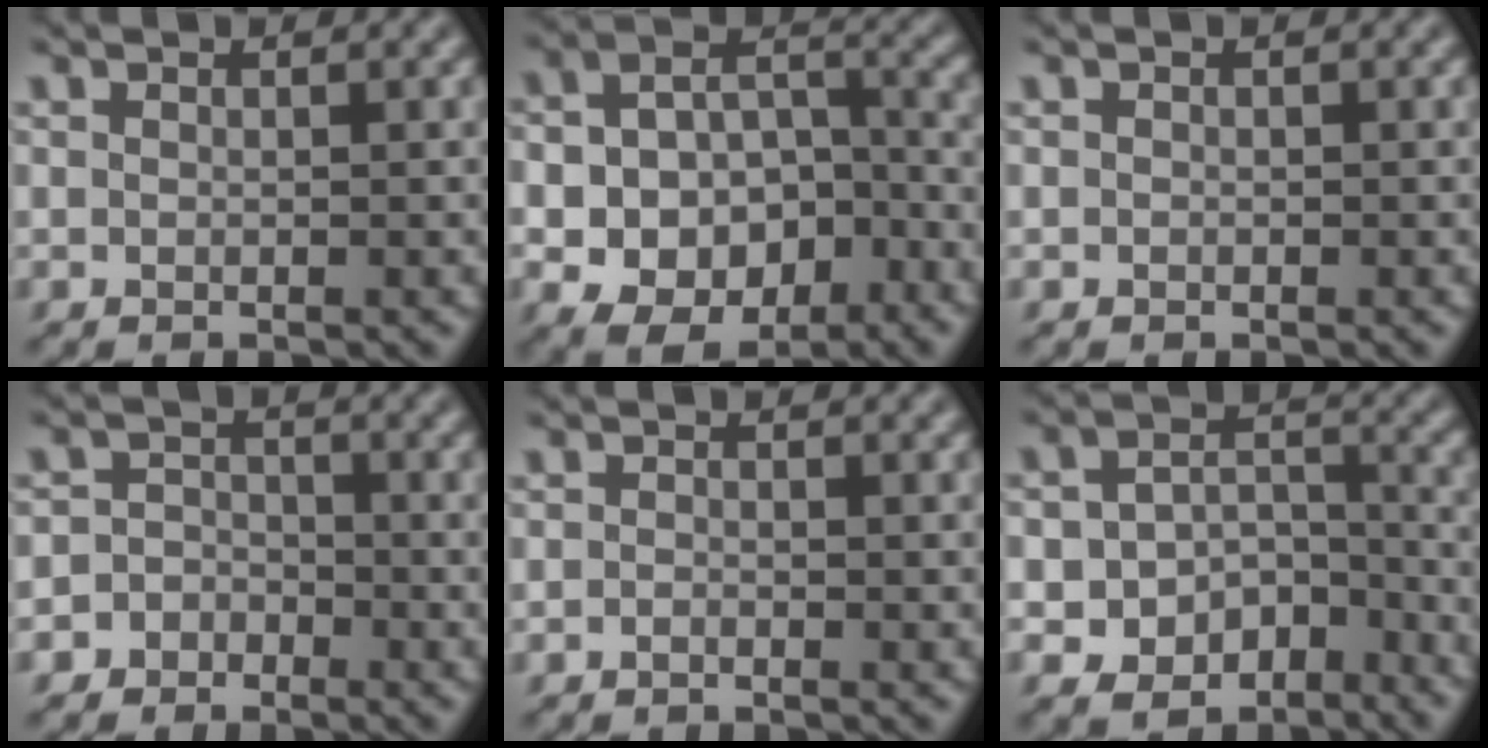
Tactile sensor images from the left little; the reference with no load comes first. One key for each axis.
{"total": 11.6, "fx": -5.0, "fy": 8.3, "fz": 6.5, "tx": -0.101, "ty": -0.023, "tz": -0.081}
{"total": 0.0}
{"total": 3.9, "fx": -2.3, "fy": 3.2, "fz": -0.1, "tx": 0.039, "ty": 0.004, "tz": -0.058}
{"total": 0.5, "fx": -0.5, "fy": 0.2, "fz": 0.1, "tx": -0.003, "ty": 0.000, "tz": -0.009}
{"total": 6.9, "fx": -4.2, "fy": 4.8, "fz": 2.6, "tx": -0.020, "ty": 0.006, "tz": -0.077}